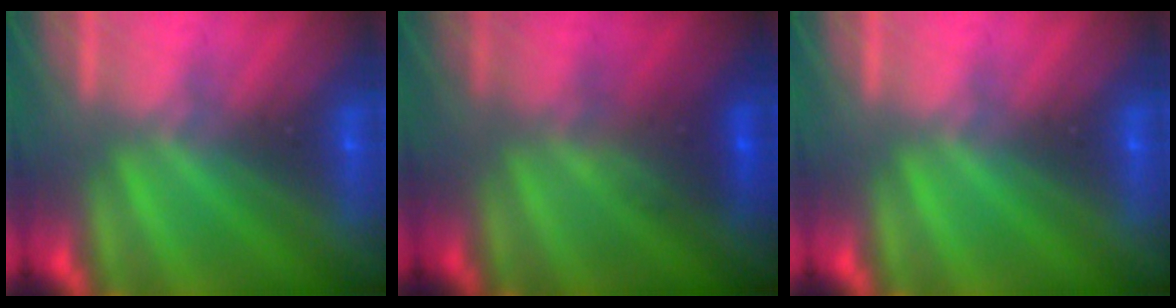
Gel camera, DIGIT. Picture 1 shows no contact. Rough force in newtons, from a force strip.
{"total": 2.2}
{"total": 0.0}